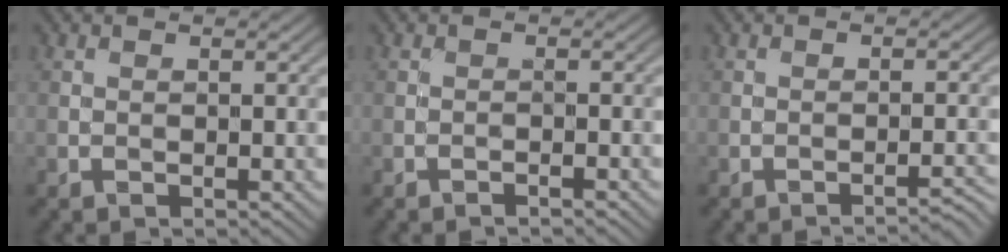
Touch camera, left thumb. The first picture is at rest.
{"total": 0.8, "force": [-0.7, -0.1, 0.3], "torque": [-0.004, 0.004, -0.016]}
{"total": 2.6, "force": [-2.1, 0.2, 1.4], "torque": [-0.018, 0.008, -0.036]}